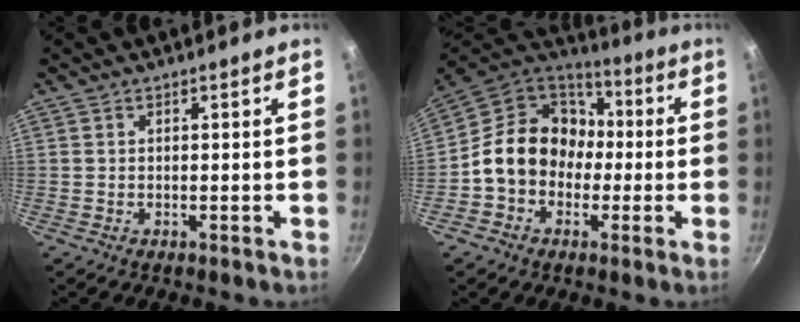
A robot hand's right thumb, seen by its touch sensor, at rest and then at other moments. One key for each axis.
{"total": 16.9, "fx": -1.4, "fy": 14.2, "fz": 9.1, "tx": -0.111, "ty": 0.055, "tz": -0.037}